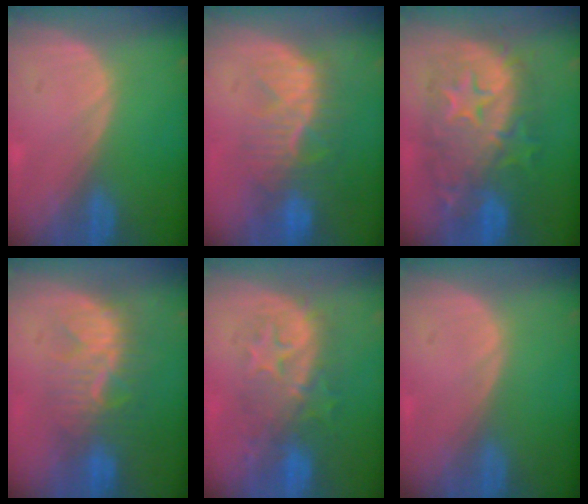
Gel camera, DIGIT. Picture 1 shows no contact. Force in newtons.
{"total": 10.0, "press": 8.7, "slide": 4.9}
{"total": 12.6, "press": 12.6, "slide": 1.0}
{"total": 8.1, "press": 7.8, "slide": 2.2}
{"total": 8.4, "press": 8.3, "slide": 1.2}
{"total": 0.0}